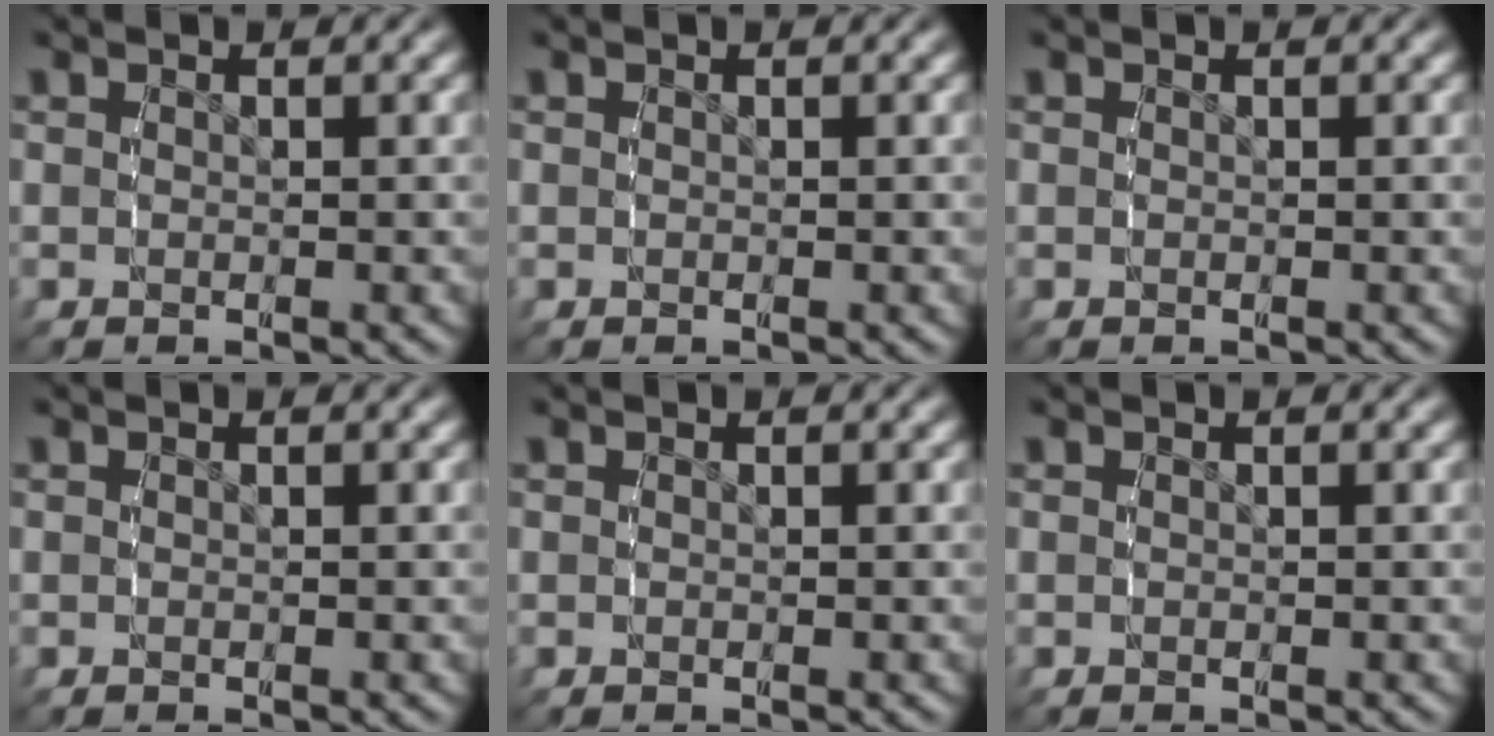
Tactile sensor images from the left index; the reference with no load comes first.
{"total": 0.0}
{"total": 0.0}
{"total": 0.0}
{"total": 0.0}
{"total": 0.0}